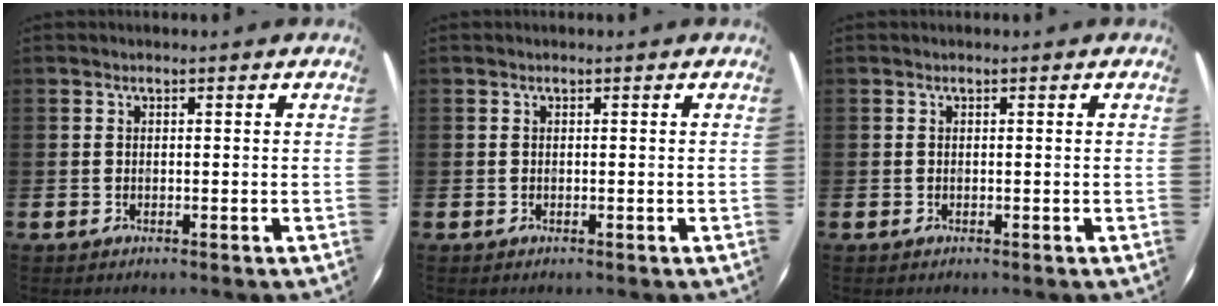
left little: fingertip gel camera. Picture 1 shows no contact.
{"total": 0.0}
{"total": 0.0}